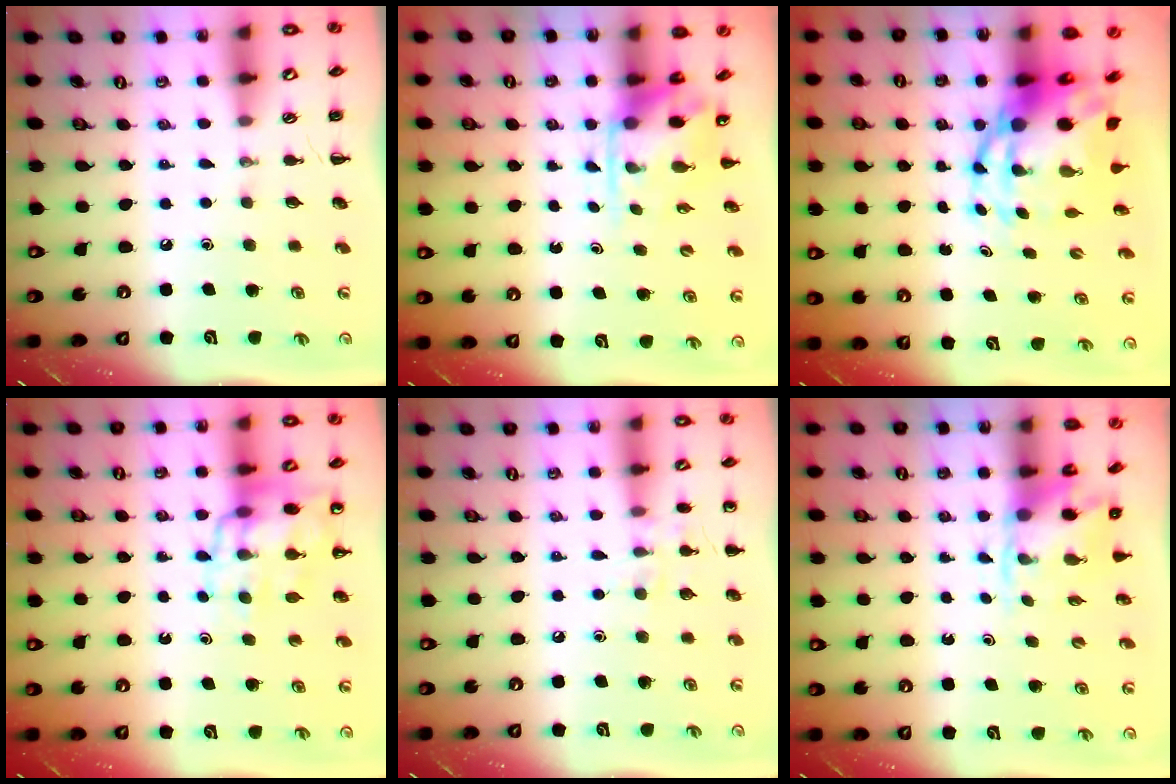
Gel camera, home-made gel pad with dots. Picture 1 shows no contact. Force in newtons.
{"total": 3.7, "press": 3.7, "slide": 0.6}
{"total": 10.1, "press": 9.7, "slide": 2.9}
{"total": 12.3, "press": 11.9, "slide": 2.9}
{"total": 6.9, "press": 6.5, "slide": 2.1}
{"total": 4.8, "press": 4.7, "slide": 0.4}